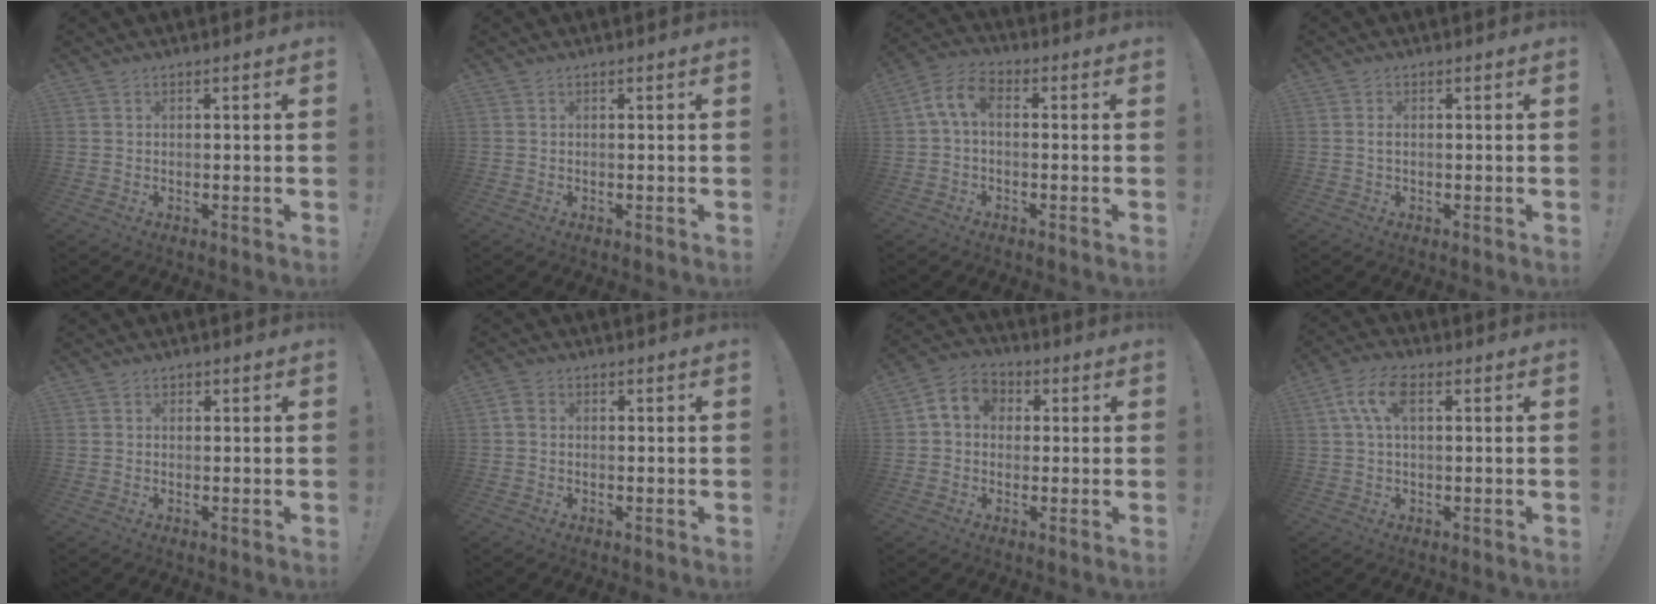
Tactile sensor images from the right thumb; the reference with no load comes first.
{"total": 0.0}
{"total": 7.5, "force": [0.9, 4.1, 6.2], "torque": [-0.137, 0.003, 0.018]}
{"total": 1.1, "force": [0.0, 0.3, 1.0], "torque": [-0.020, 0.002, 0.000]}
{"total": 0.7, "force": [0.1, 0.6, 0.2], "torque": [0.003, -0.002, 0.002]}
{"total": 2.1, "force": [-0.1, 1.7, 1.2], "torque": [-0.021, 0.007, -0.002]}
{"total": 7.3, "force": [1.0, 6.2, 3.8], "torque": [-0.056, 0.009, 0.023]}
{"total": 8.2, "force": [2.1, 3.9, 6.9], "torque": [-0.138, 0.006, 0.038]}